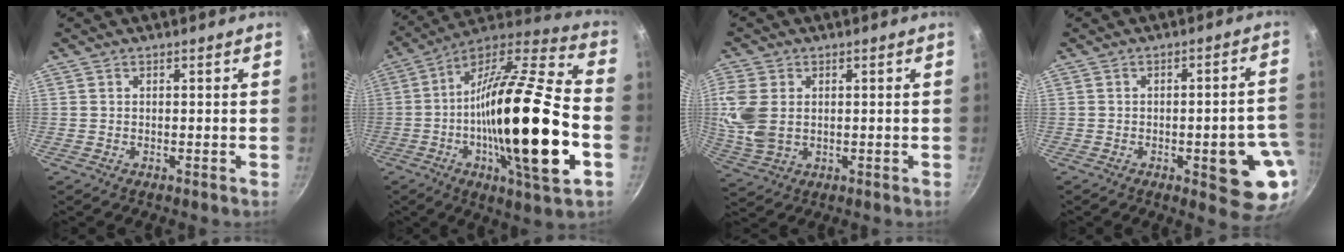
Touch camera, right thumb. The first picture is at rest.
{"total": 29.3, "force": [-6.0, 6.7, 27.9], "torque": [-0.467, 0.007, -0.109]}
{"total": 8.9, "force": [1.0, 6.3, 6.3], "torque": [-0.137, -0.004, 0.026]}
{"total": 12.5, "force": [-3.4, 4.3, 11.2], "torque": [-0.093, 0.018, -0.040]}